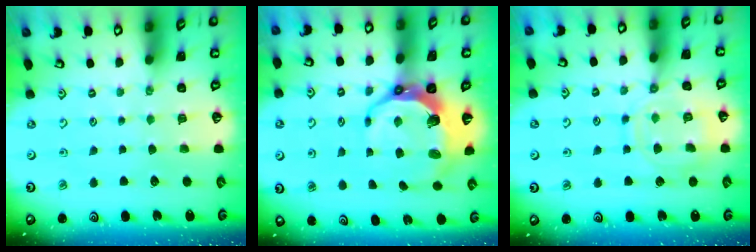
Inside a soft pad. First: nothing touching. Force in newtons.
{"total": 10.8, "press": 9.5, "slide": 5.2}
{"total": 11.0, "press": 11.0, "slide": 0.9}